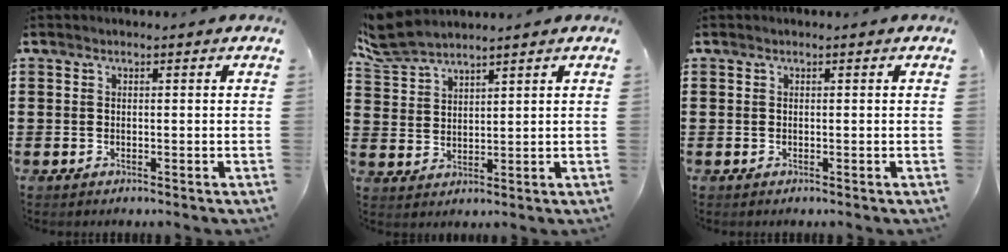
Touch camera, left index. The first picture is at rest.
{"total": 5.0, "force": [4.7, 0.9, 1.6], "torque": [-0.049, -0.008, 0.088]}
{"total": 0.0}